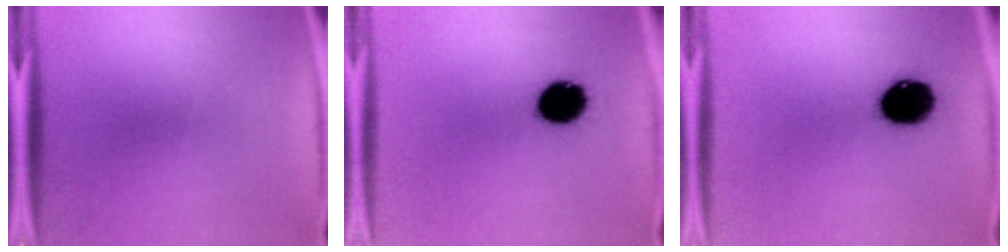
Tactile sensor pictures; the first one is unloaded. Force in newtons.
{"total": 11.7}
{"total": 13.3}